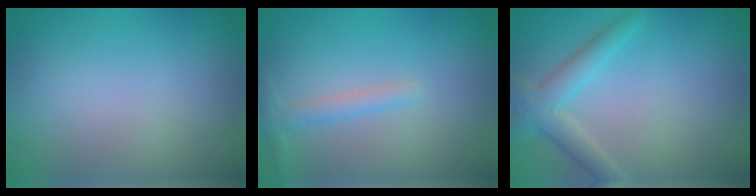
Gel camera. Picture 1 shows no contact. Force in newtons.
{"total": 1.5, "press": 1.5, "slide": 0.0}
{"total": 3.1, "press": 3.1, "slide": 0.1}